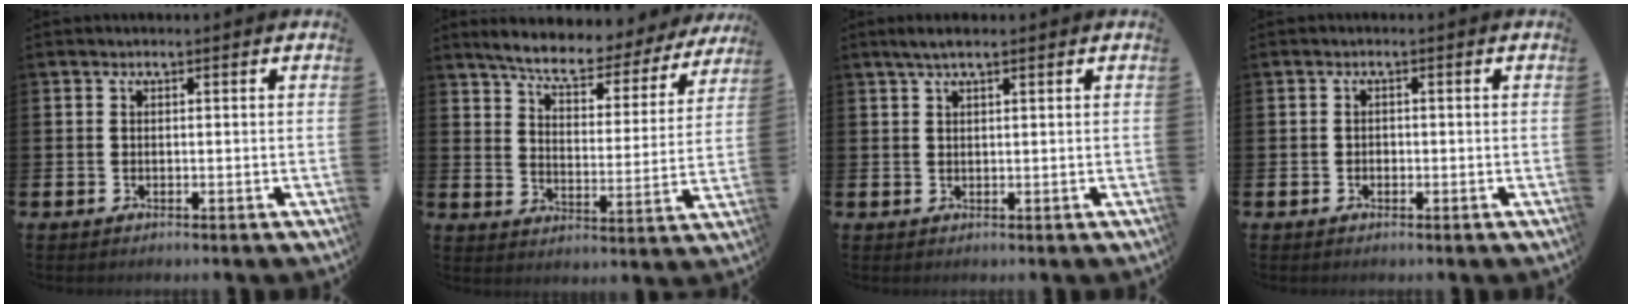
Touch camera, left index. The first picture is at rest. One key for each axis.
{"total": 6.9, "fx": 6.4, "fy": 1.3, "fz": 2.3, "tx": -0.069, "ty": -0.050, "tz": 0.106}
{"total": 2.3, "fx": 1.6, "fy": 0.4, "fz": 1.7, "tx": -0.029, "ty": 0.003, "tz": 0.026}
{"total": 0.8, "fx": -0.5, "fy": 0.7, "fz": 0.2, "tx": -0.010, "ty": 0.005, "tz": -0.009}